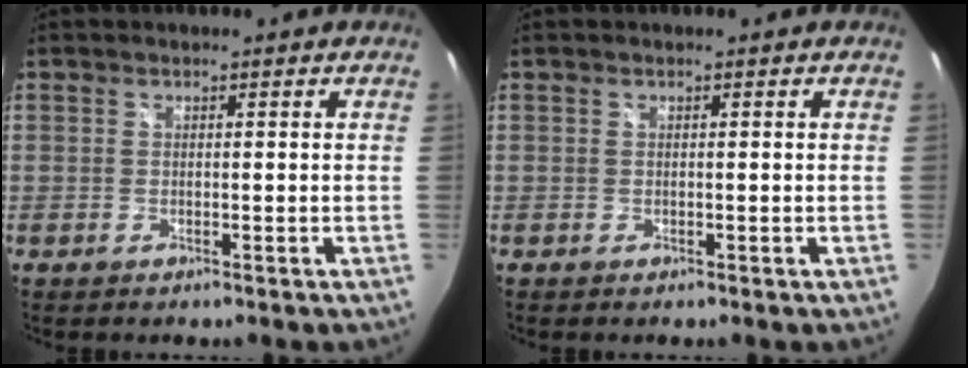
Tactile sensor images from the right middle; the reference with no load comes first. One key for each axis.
{"total": 0.0}